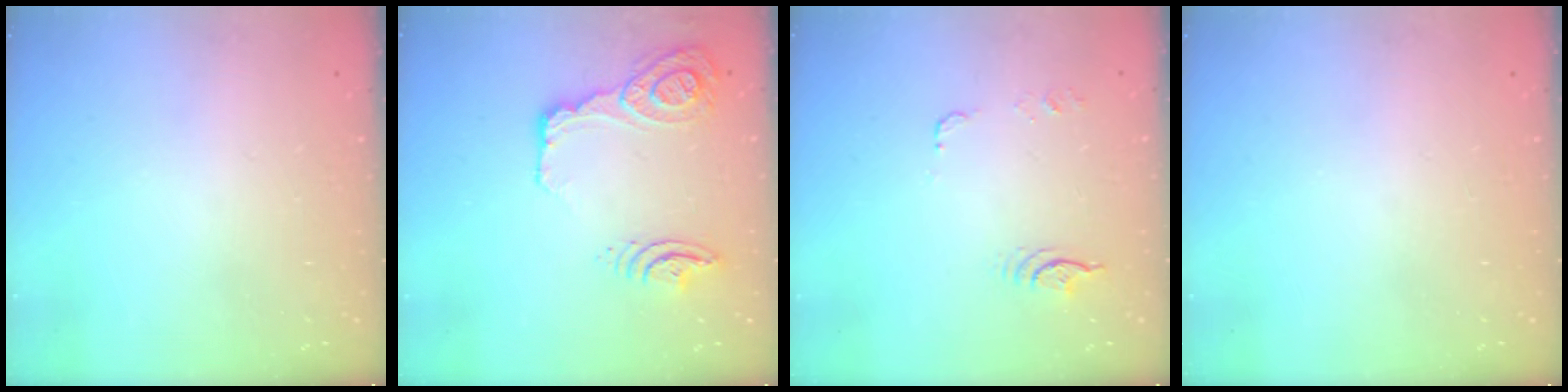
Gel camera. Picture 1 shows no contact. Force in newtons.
{"total": 30.8, "press": 21.2, "slide": 22.4}
{"total": 14.8, "press": 7.2, "slide": 12.9}
{"total": 0.0}